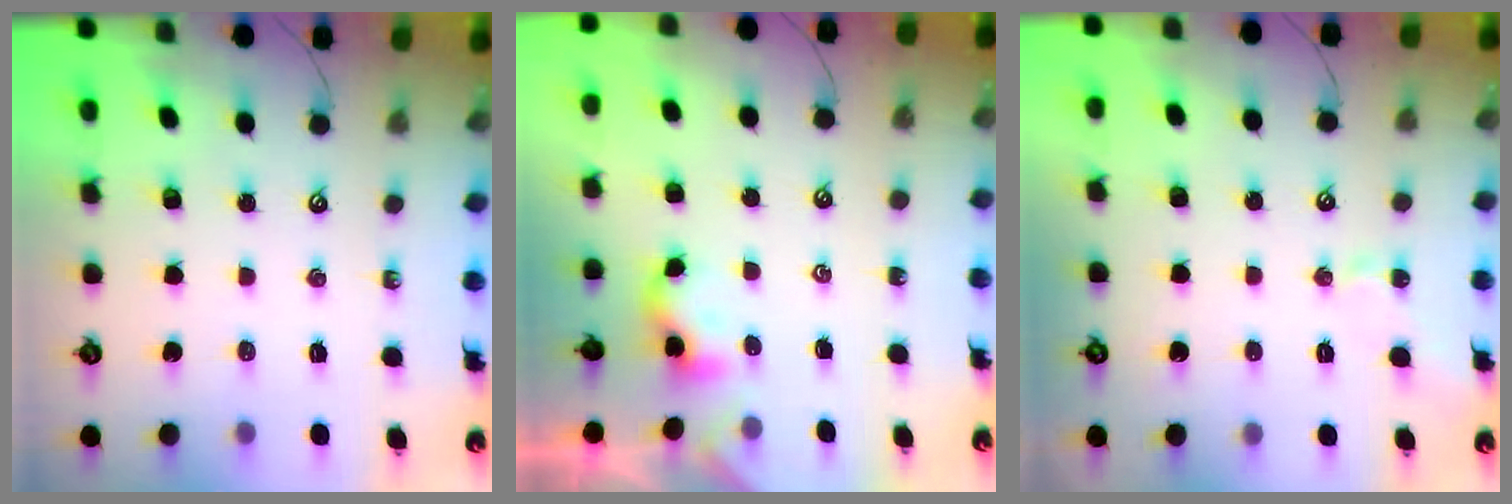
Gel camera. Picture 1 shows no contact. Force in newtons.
{"total": 1.7, "press": 1.6, "slide": 0.4}
{"total": 2.8, "press": 2.7, "slide": 0.6}